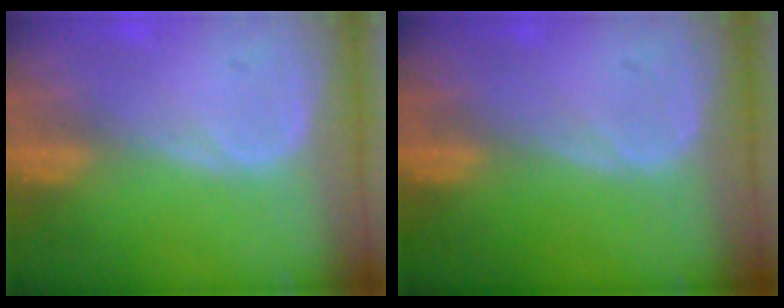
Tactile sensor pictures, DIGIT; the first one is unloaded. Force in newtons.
{"total": 0.0}